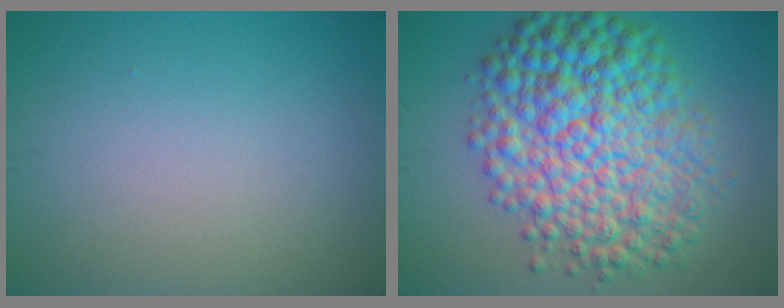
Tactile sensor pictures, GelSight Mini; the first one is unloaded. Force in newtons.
{"total": 11.5, "press": 11.5, "slide": 0.0}